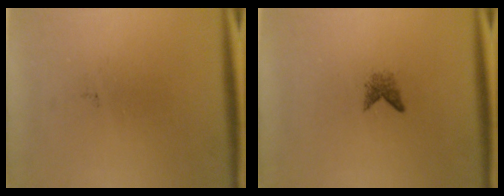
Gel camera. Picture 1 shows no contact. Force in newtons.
{"total": 1.3}